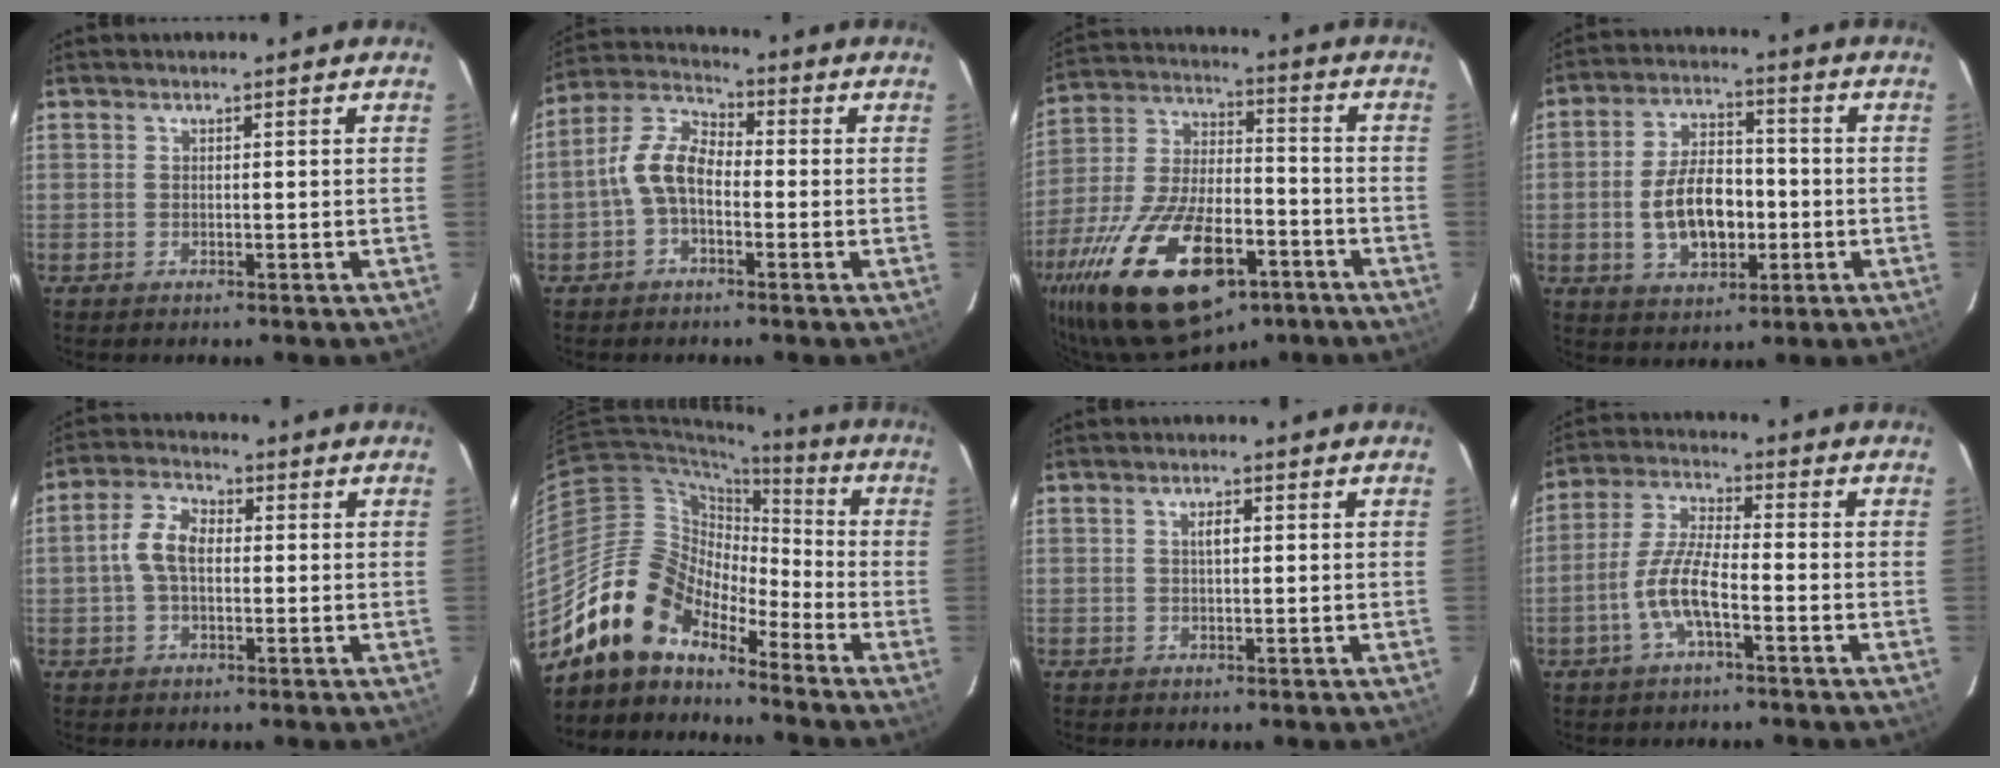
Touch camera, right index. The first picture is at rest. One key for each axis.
{"total": 7.7, "fx": -1.9, "fy": 4.5, "fz": 6.0, "tx": -0.128, "ty": 0.023, "tz": -0.041}
{"total": 28.7, "fx": -15.5, "fy": 13.2, "fz": 20.2, "tx": -0.413, "ty": -0.032, "tz": -0.250}
{"total": 11.7, "fx": -2.1, "fy": 6.8, "fz": 9.4, "tx": -0.185, "ty": 0.014, "tz": -0.026}
{"total": 6.4, "fx": 0.0, "fy": 3.9, "fz": 5.1, "tx": -0.106, "ty": 0.017, "tz": 0.000}
{"total": 13.5, "fx": -11.2, "fy": 6.2, "fz": 4.4, "tx": -0.083, "ty": 0.026, "tz": -0.218}
{"total": 2.0, "fx": 0.3, "fy": 0.8, "fz": 1.8, "tx": -0.033, "ty": 0.006, "tz": 0.005}
{"total": 8.4, "fx": -3.4, "fy": 1.9, "fz": 7.4, "tx": -0.160, "ty": 0.005, "tz": -0.066}